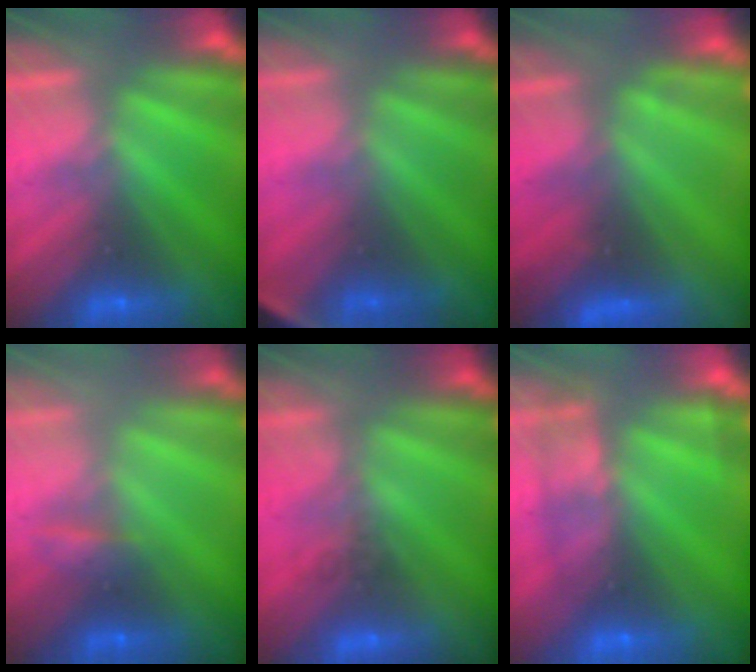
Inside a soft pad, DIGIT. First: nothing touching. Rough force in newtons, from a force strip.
{"total": 2.8}
{"total": 3.3}
{"total": 2.2}
{"total": 1.6}
{"total": 2.4}